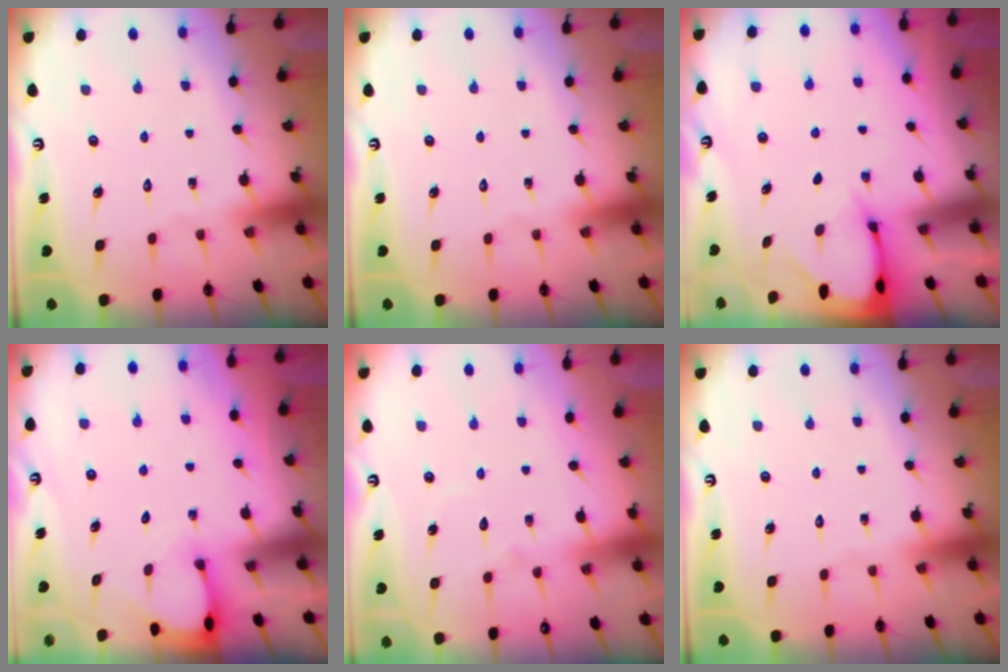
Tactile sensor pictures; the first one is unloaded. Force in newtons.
{"total": 0.0}
{"total": 2.4, "press": 2.4, "slide": 0.3}
{"total": 2.3, "press": 2.3, "slide": 0.3}
{"total": 4.2, "press": 4.2, "slide": 0.4}
{"total": 0.0}